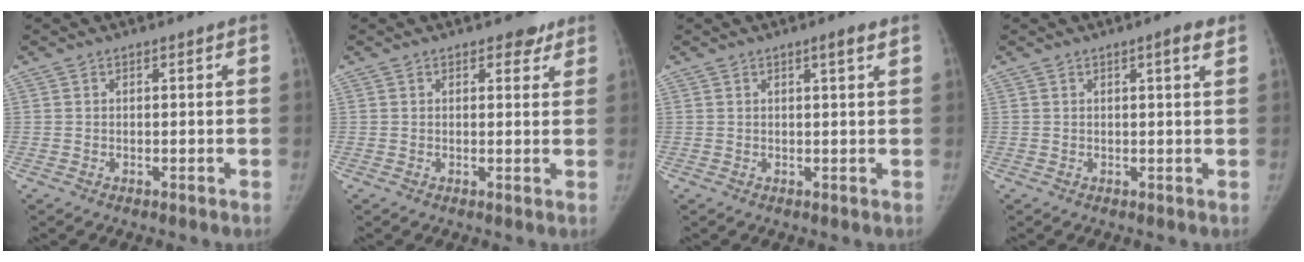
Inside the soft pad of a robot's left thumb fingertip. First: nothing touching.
{"total": 2.8, "force": [2.0, 1.6, 1.1], "torque": [0.009, -0.008, 0.022]}
{"total": 2.0, "force": [1.2, 0.0, 1.6], "torque": [-0.027, -0.005, 0.019]}
{"total": 2.4, "force": [1.3, 0.2, 2.0], "torque": [-0.028, -0.004, 0.017]}